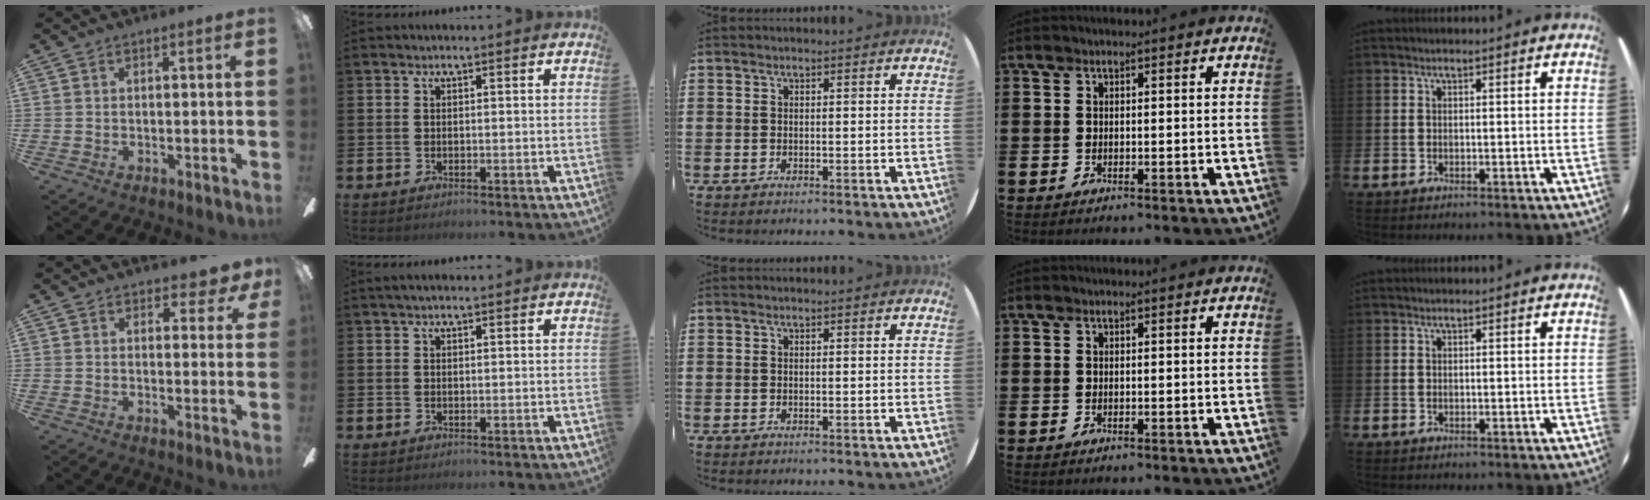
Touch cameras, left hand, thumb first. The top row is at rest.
{"thumb": {"total": 3.5, "force": [2.6, 1.8, 1.6], "torque": [-0.005, -0.016, 0.043]}, "index": {"total": 1.2, "force": [0.9, 0.3, 0.7], "torque": [-0.010, 0.003, 0.014]}}